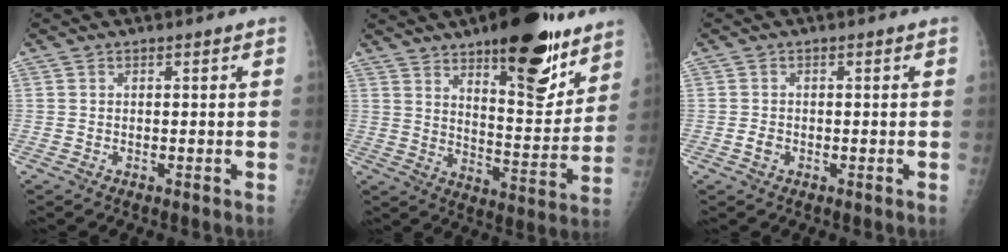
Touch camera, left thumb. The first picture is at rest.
{"total": 20.4, "force": [12.9, 7.2, 14.0], "torque": [-0.149, -0.080, 0.194]}
{"total": 1.5, "force": [-0.5, 1.2, 0.8], "torque": [-0.011, 0.002, -0.010]}